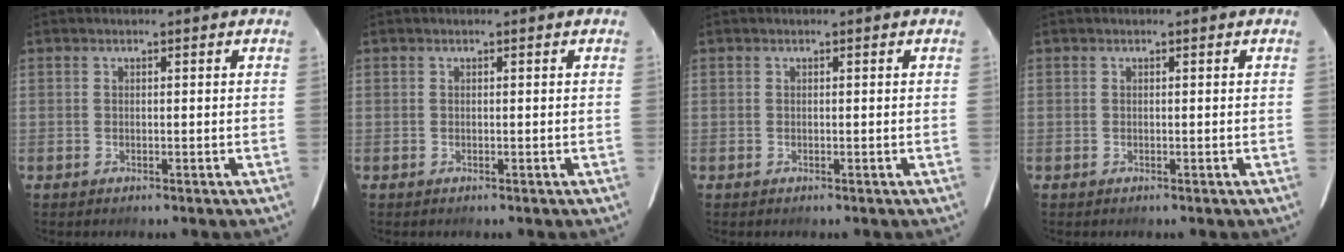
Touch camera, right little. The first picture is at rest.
{"total": 0.0}
{"total": 0.0}
{"total": 0.0}